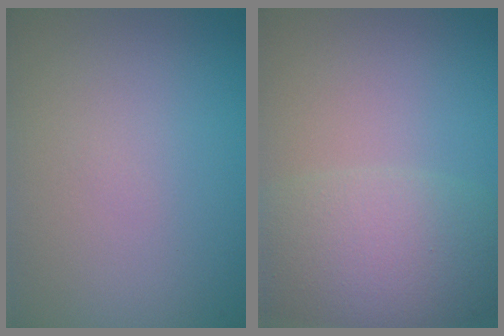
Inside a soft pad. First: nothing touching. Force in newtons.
{"total": 6.3, "press": 6.3, "slide": 0.4}